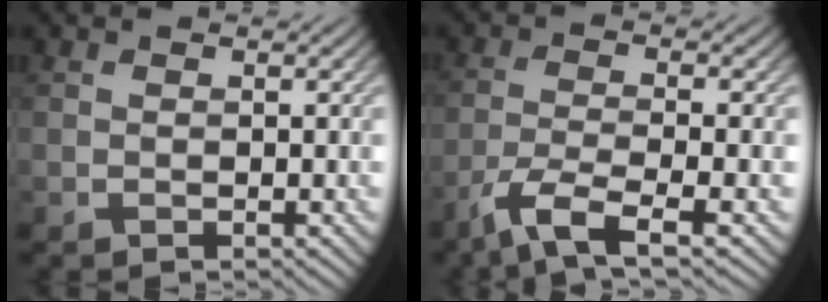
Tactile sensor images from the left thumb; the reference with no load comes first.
{"total": 6.2, "force": [-3.9, 1.2, 4.6], "torque": [-0.093, -0.006, -0.085]}